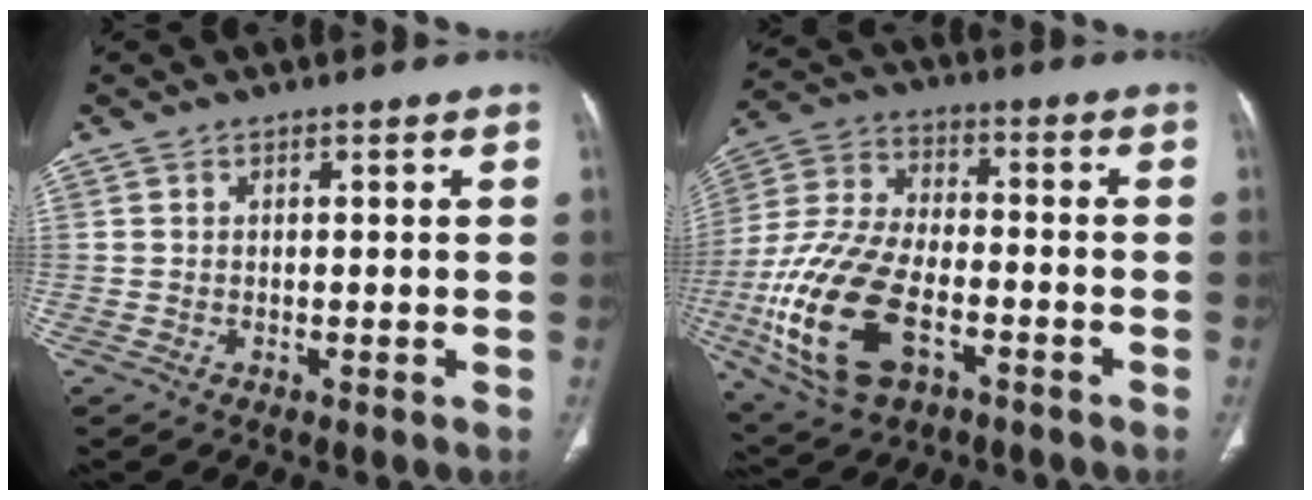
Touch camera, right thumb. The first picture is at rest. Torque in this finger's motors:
{"motor_torque": [0.96, 0.43, 1.89, -0.87, 0.25]}